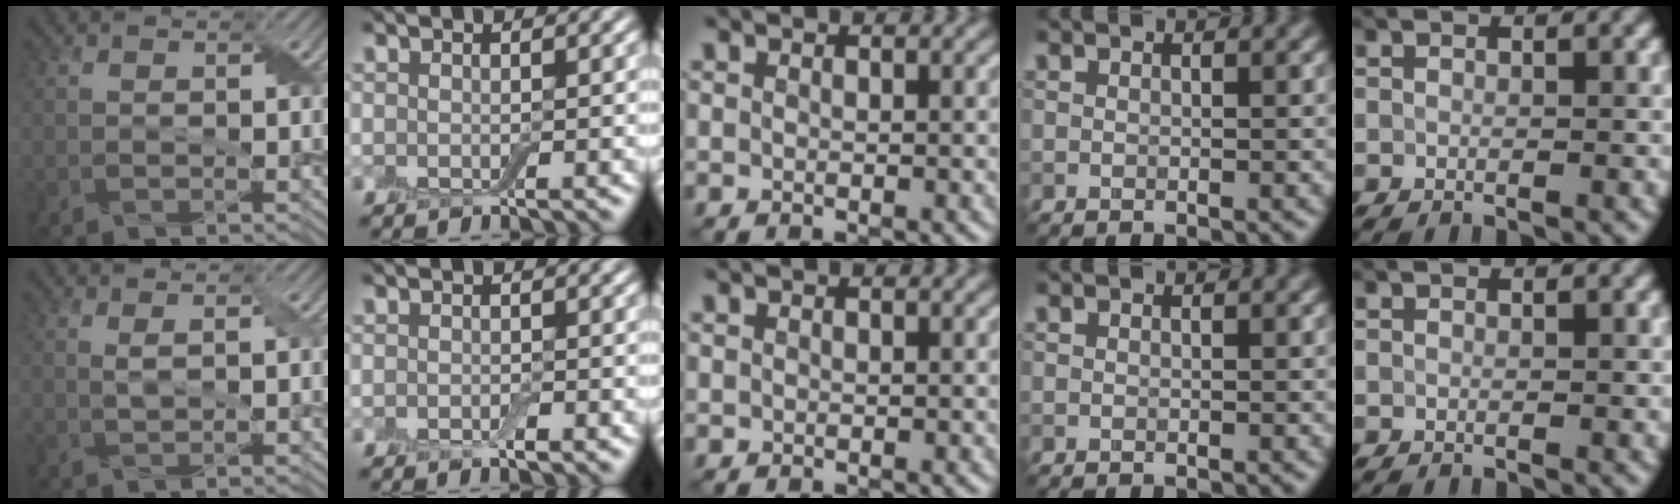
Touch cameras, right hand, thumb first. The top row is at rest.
{"thumb": {"total": 1.4, "force": [0.6, 0.3, 1.3], "torque": [-0.032, 0.001, 0.013]}, "index": {"total": 1.0, "force": [-0.5, 0.4, 0.8], "torque": [-0.012, -0.001, -0.007]}}